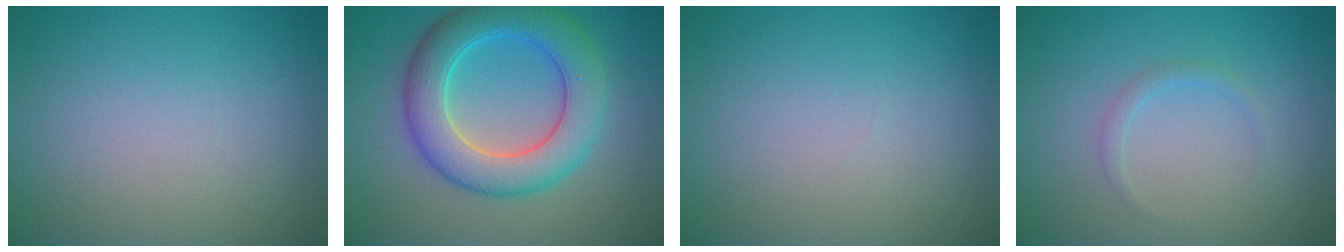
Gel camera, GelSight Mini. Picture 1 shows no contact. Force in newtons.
{"total": 7.6, "press": 7.6, "slide": 0.2}
{"total": 0.0}
{"total": 1.0, "press": 1.0, "slide": 0.0}